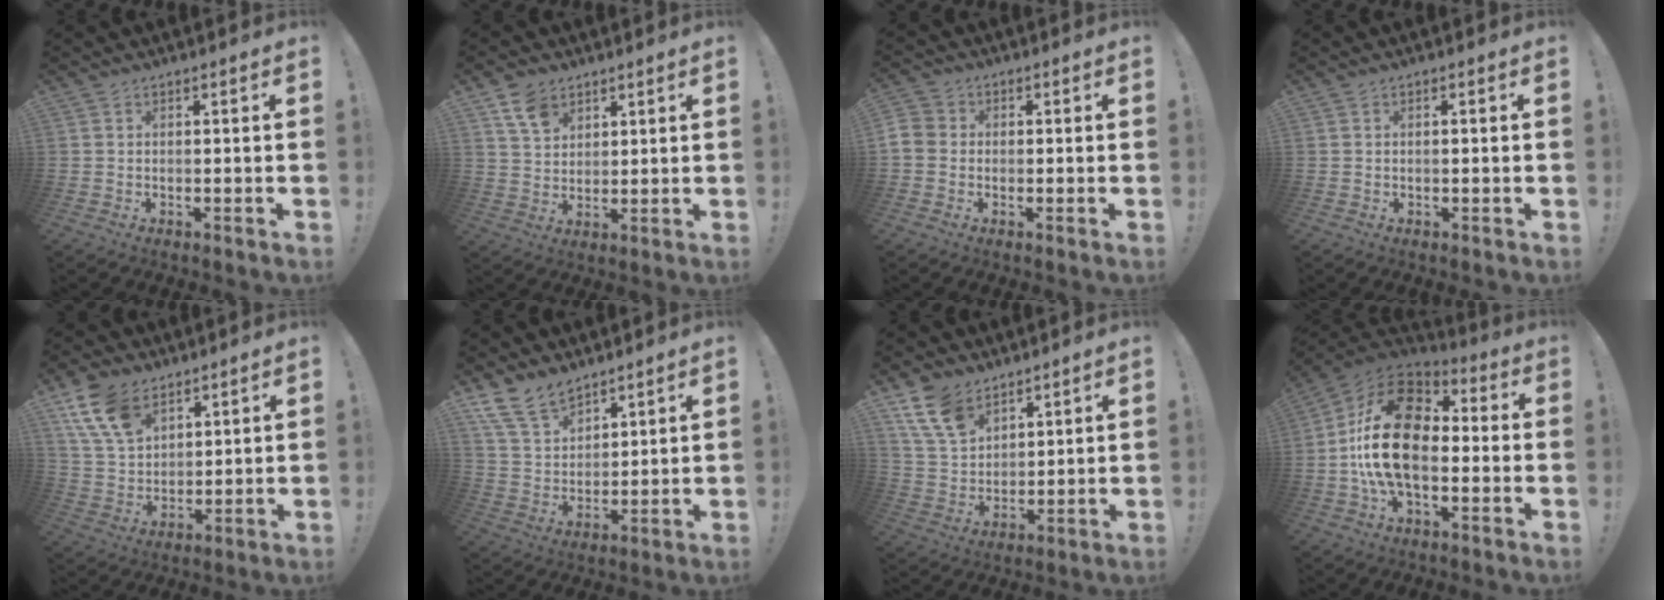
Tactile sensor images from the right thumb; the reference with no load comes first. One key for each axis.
{"total": 7.8, "fx": 4.7, "fy": 5.2, "fz": 3.3, "tx": -0.057, "ty": -0.018, "tz": 0.093}
{"total": 4.1, "fx": -1.2, "fy": 3.5, "fz": 1.7, "tx": -0.047, "ty": 0.017, "tz": -0.020}
{"total": 0.6, "fx": -0.1, "fy": -0.4, "fz": 0.5, "tx": -0.005, "ty": -0.003, "tz": -0.003}
{"total": 12.9, "fx": 7.6, "fy": 8.0, "fz": 6.7, "tx": -0.135, "ty": -0.022, "tz": 0.152}
{"total": 12.5, "fx": 9.5, "fy": 6.7, "fz": 4.5, "tx": -0.097, "ty": -0.054, "tz": 0.189}
{"total": 12.5, "fx": 8.2, "fy": 7.6, "fz": 5.6, "tx": -0.122, "ty": -0.033, "tz": 0.164}
{"total": 23.0, "fx": -0.8, "fy": 13.5, "fz": 18.5, "tx": -0.357, "ty": 0.028, "tz": -0.009}